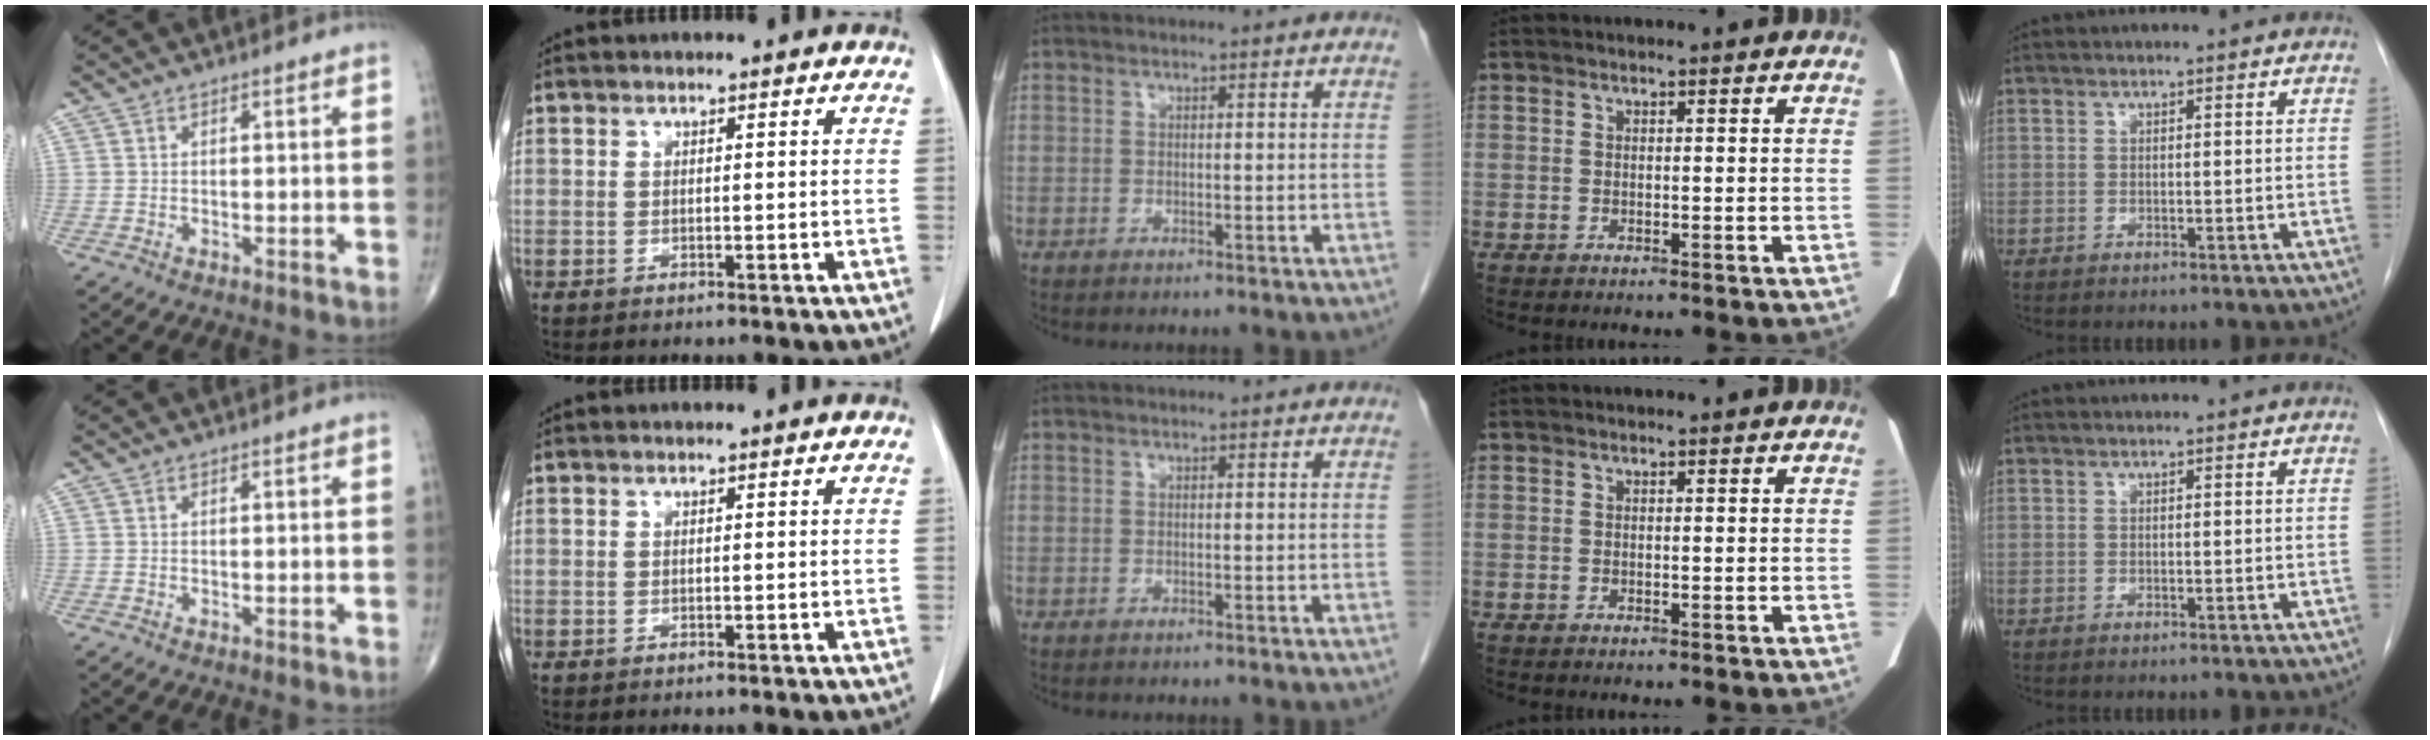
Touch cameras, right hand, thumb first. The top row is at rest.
{}